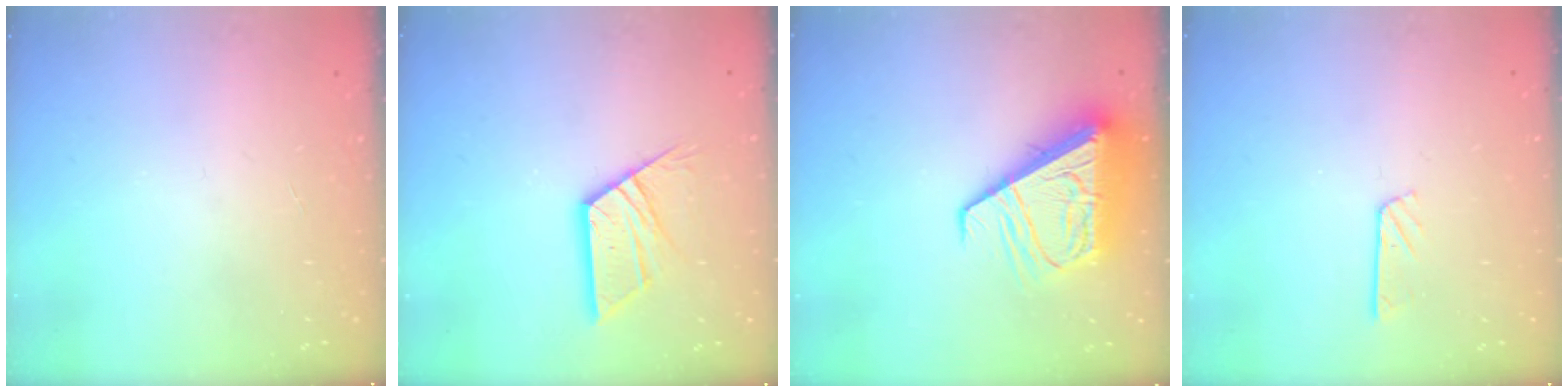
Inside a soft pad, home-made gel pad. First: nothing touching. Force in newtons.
{"total": 11.7, "press": 11.7, "slide": 1.0}
{"total": 12.5, "press": 12.4, "slide": 1.6}
{"total": 2.8, "press": 2.8, "slide": 0.2}